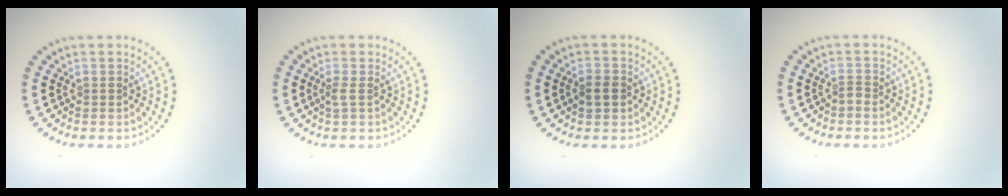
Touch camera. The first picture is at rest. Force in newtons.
{"total": 0.9, "press": 0.7, "slide": 0.6}
{"total": 1.8, "press": 1.8, "slide": 0.2}
{"total": 0.9, "press": 0.5, "slide": 0.7}